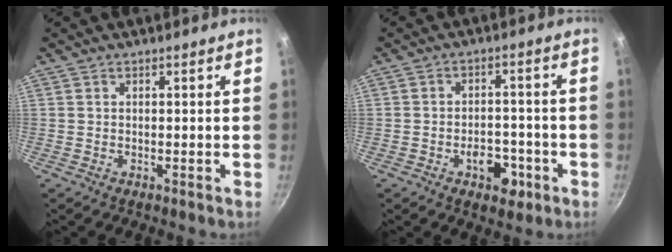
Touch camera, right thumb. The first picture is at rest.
{"total": 7.5, "force": [-3.4, 4.6, 4.9], "torque": [-0.041, 0.021, -0.047]}